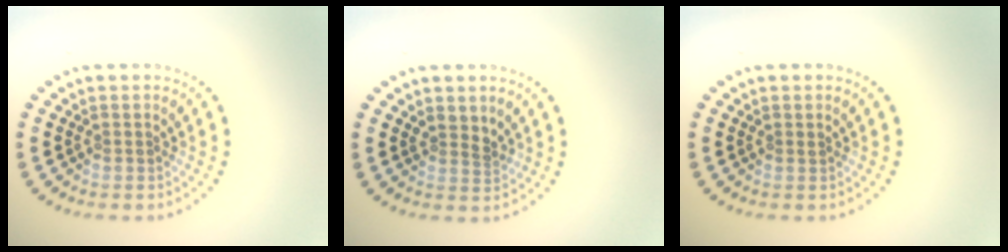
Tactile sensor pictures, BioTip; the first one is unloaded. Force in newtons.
{"total": 1.3, "press": 1.0, "slide": 0.8}
{"total": 0.5, "press": 0.4, "slide": 0.4}